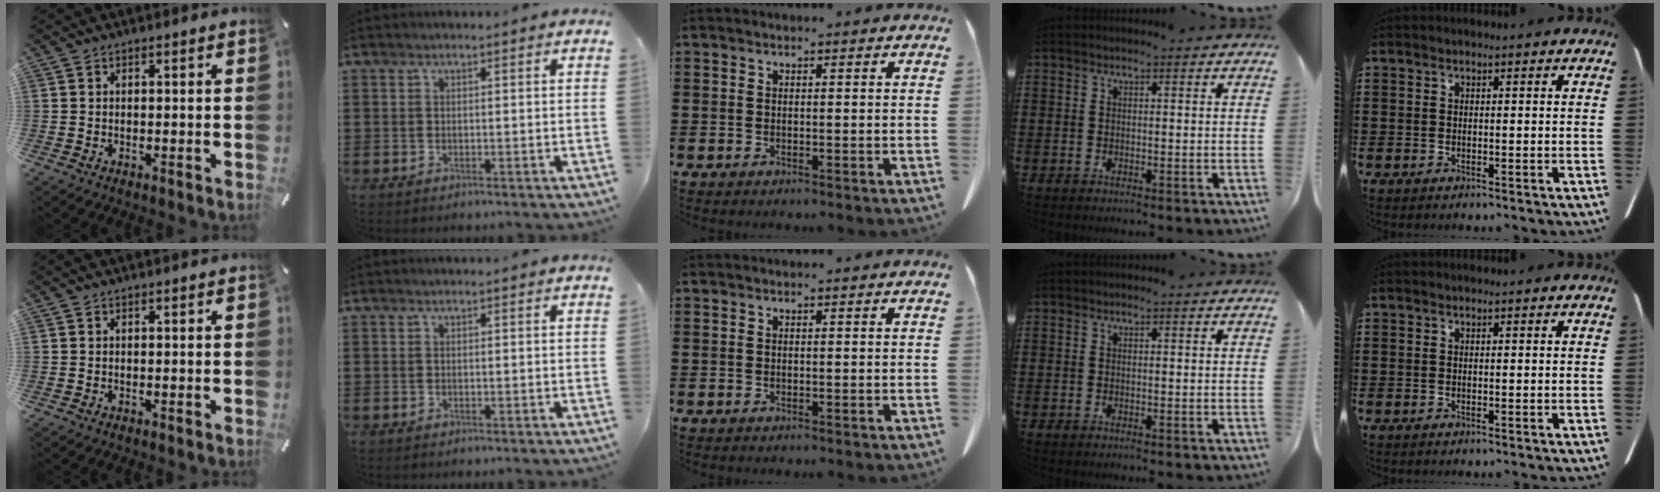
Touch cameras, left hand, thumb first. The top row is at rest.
{}